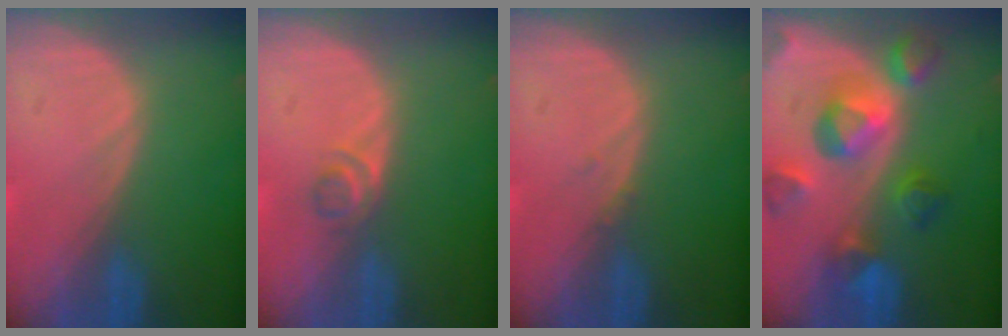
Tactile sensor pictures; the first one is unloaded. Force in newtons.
{"total": 2.2, "press": 2.0, "slide": 0.9}
{"total": 0.6, "press": 0.5, "slide": 0.1}
{"total": 10.3, "press": 9.1, "slide": 4.7}